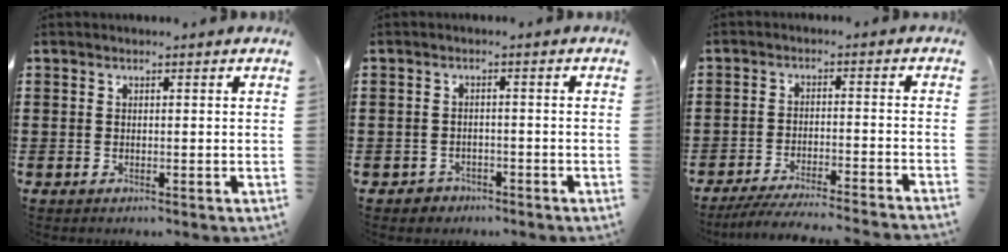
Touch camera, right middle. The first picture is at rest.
{"total": 1.6, "force": [-1.4, 0.8, -0.1], "torque": [-0.004, 0.004, -0.032]}
{"total": 5.0, "force": [-4.6, -0.1, 1.8], "torque": [-0.034, -0.009, -0.090]}